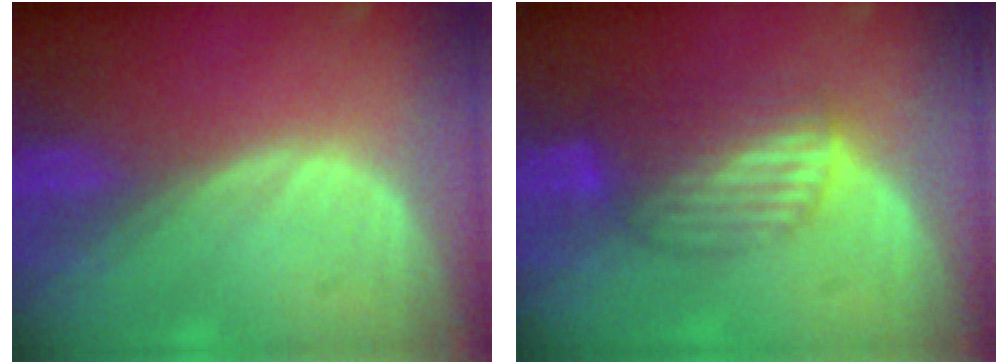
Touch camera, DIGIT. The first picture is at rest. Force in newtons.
{"total": 6.8, "press": 6.0, "slide": 3.2}